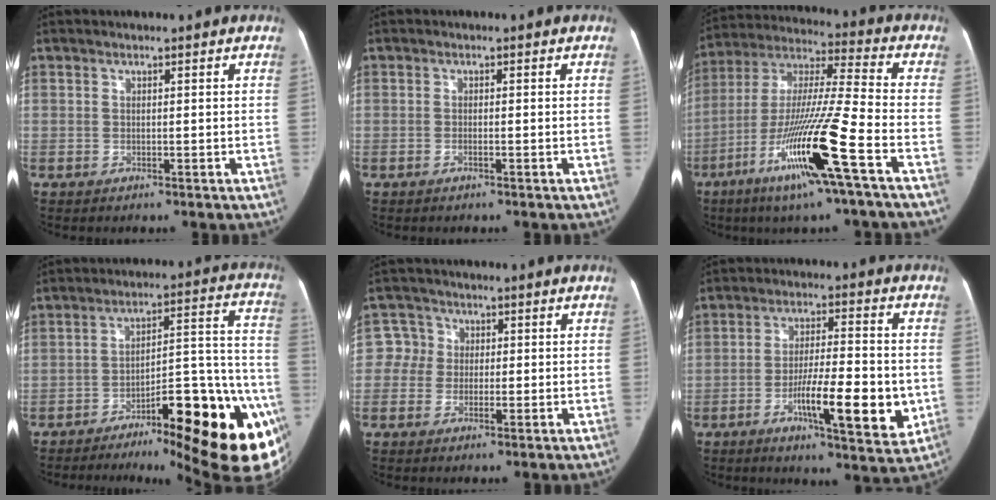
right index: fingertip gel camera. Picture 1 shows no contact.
{"total": 0.6, "force": [-0.4, -0.1, 0.3], "torque": [-0.004, -0.004, -0.011]}
{"total": 18.5, "force": [-8.1, -0.9, 16.6], "torque": [-0.334, -0.030, -0.158]}
{"total": 25.5, "force": [-13.1, 4.1, 21.6], "torque": [-0.200, 0.034, -0.182]}
{"total": 3.9, "force": [0.1, 3.8, 0.3], "torque": [0.008, 0.011, -0.003]}
{"total": 13.1, "force": [-3.6, 2.6, 12.3], "torque": [-0.193, -0.007, -0.058]}